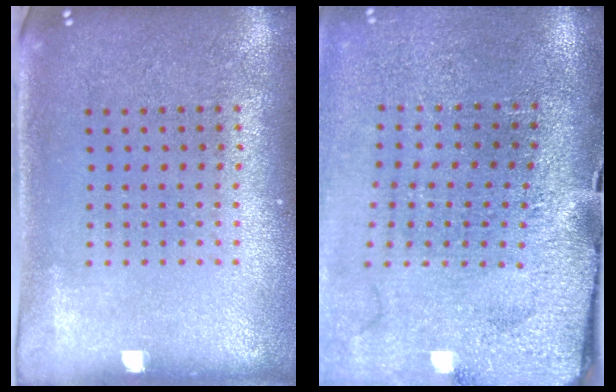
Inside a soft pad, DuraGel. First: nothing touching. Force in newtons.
{"total": 3.6, "press": 3.0, "slide": 1.9}